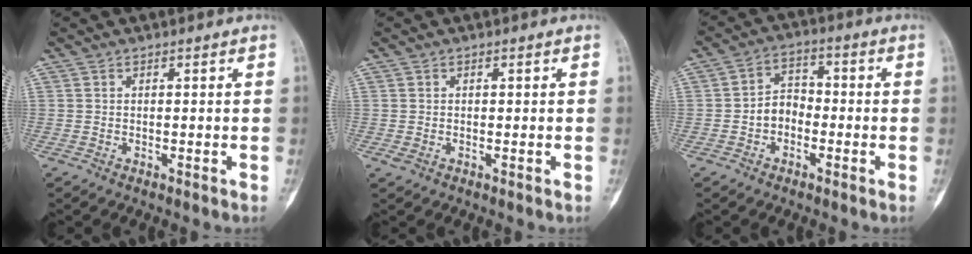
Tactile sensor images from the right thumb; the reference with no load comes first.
{"total": 1.3, "force": [0.0, 0.9, 1.0], "torque": [-0.028, 0.005, 0.004]}
{"total": 5.6, "force": [-1.5, 4.4, 3.1], "torque": [-0.029, 0.028, -0.038]}